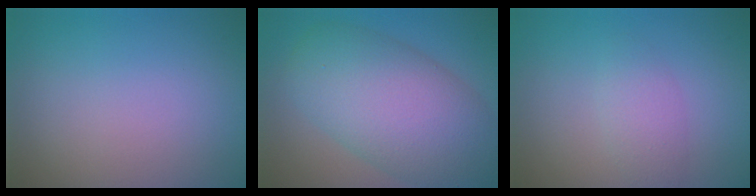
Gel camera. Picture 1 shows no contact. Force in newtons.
{"total": 10.4, "press": 10.4, "slide": 0.4}
{"total": 2.1, "press": 2.0, "slide": 0.0}